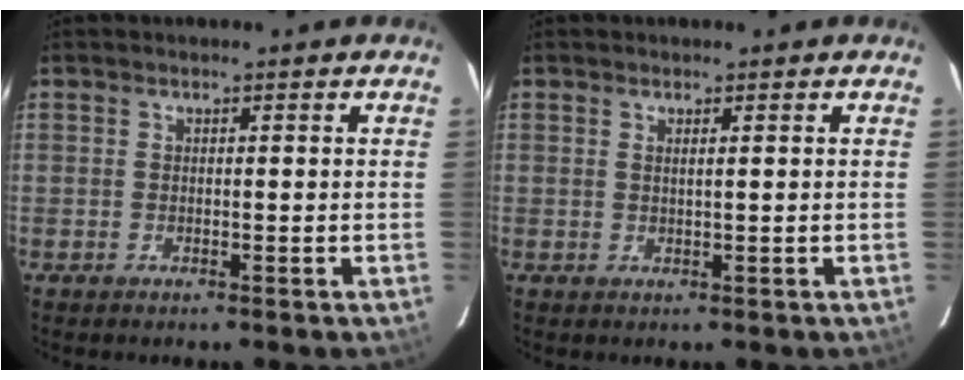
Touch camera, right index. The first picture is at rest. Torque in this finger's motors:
{"motor_torque": [0.00, 0.07, -0.03, 0.00]}